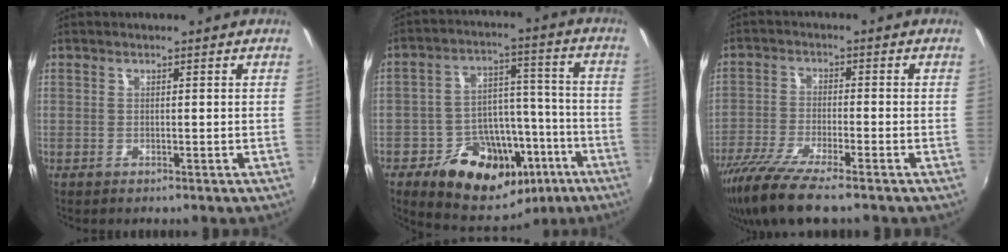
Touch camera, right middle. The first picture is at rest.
{"total": 19.6, "force": [-10.2, 13.4, 10.0], "torque": [-0.196, 0.031, -0.130]}
{"total": 10.2, "force": [-7.8, 1.2, 6.4], "torque": [-0.146, -0.036, -0.147]}